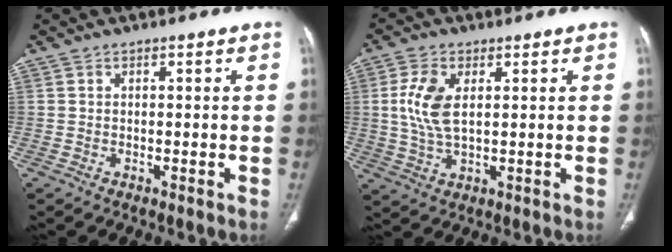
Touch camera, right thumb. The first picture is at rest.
{"total": 8.1, "force": [1.7, 4.1, 6.8], "torque": [-0.153, -0.003, 0.037]}